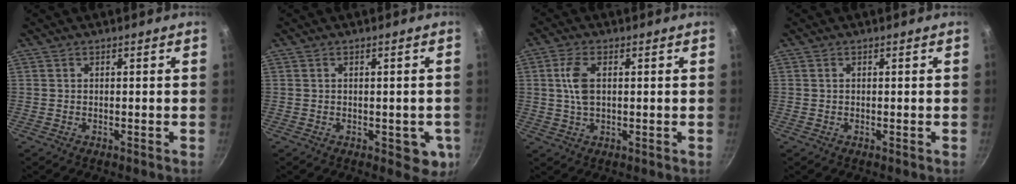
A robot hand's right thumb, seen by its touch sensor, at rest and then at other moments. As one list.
[{"total": 4.4, "force": [-1.3, 2.4, 3.5], "torque": [-0.013, -0.002, -0.010]}, {"total": 5.4, "force": [1.0, 2.7, 4.6], "torque": [-0.104, 0.002, 0.018]}, {"total": 0.0}]